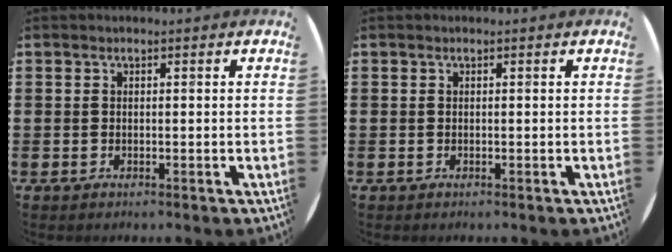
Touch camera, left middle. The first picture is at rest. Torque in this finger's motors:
{"motor_torque": [0.00, 0.00, 0.00, 0.01]}